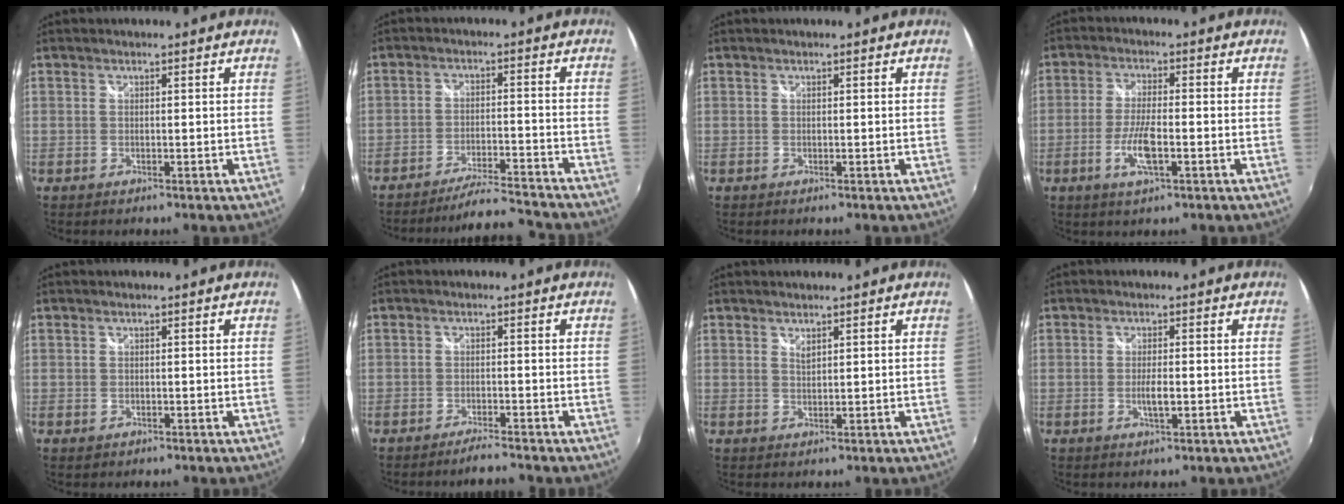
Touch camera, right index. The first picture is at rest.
{"total": 11.6, "force": [-11.1, -0.1, 3.1], "torque": [-0.073, 0.002, -0.166]}
{"total": 0.0}
{"total": 6.6, "force": [-2.4, 1.4, 6.0], "torque": [-0.128, -0.006, -0.048]}
{"total": 1.0, "force": [-0.5, 0.8, 0.3], "torque": [-0.004, -0.005, -0.009]}
{"total": 2.9, "force": [-2.7, -0.1, 1.0], "torque": [-0.031, -0.009, -0.052]}
{"total": 1.1, "force": [1.0, 0.3, 0.5], "torque": [-0.006, 0.000, 0.017]}
{"total": 2.8, "force": [-0.6, 0.6, 2.7], "torque": [-0.051, -0.005, -0.010]}